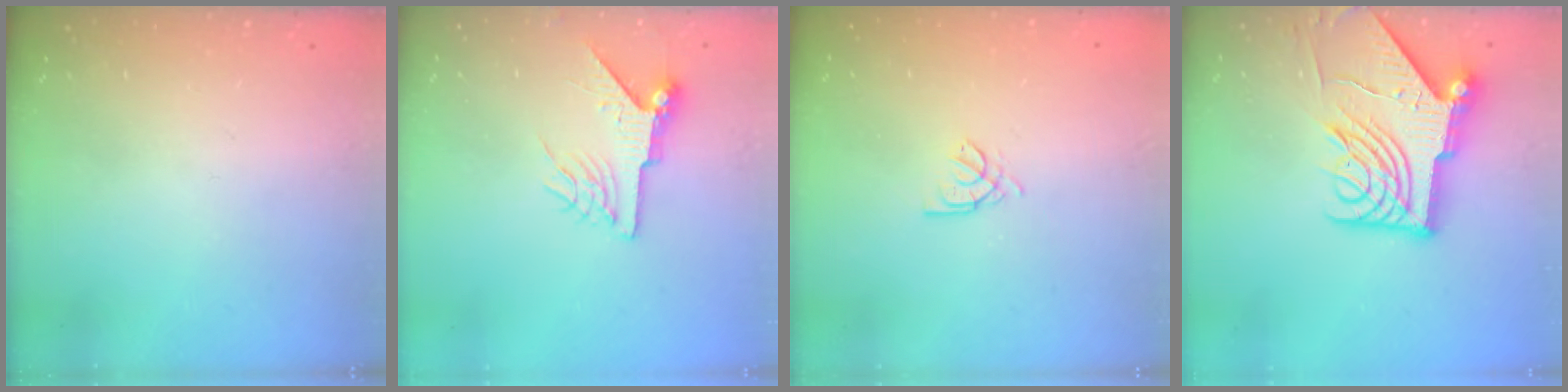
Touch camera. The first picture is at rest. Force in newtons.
{"total": 7.2, "press": 7.2, "slide": 0.9}
{"total": 2.2, "press": 2.2, "slide": 0.6}
{"total": 15.2, "press": 15.1, "slide": 1.5}